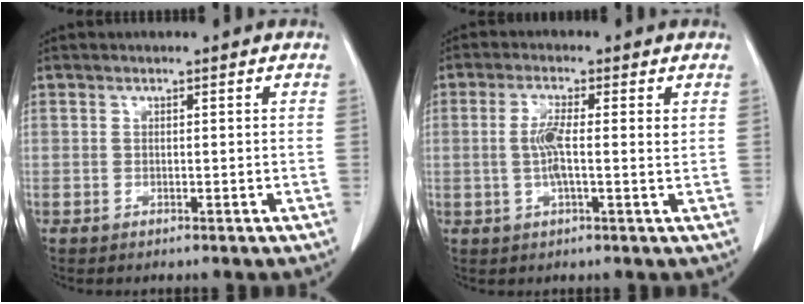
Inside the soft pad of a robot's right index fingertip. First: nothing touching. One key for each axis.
{"total": 4.7, "fx": 0.5, "fy": 0.7, "fz": 4.7, "tx": -0.091, "ty": 0.004, "tz": 0.003}